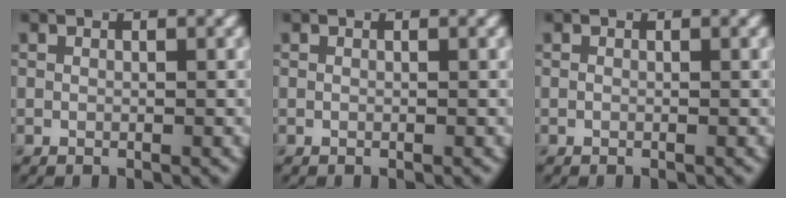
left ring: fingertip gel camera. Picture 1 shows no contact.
{"total": 0.0}
{"total": 0.0}